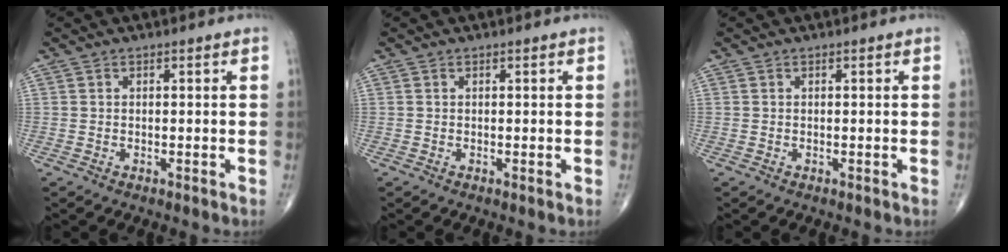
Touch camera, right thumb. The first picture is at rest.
{"total": 0.0}
{"total": 0.0}